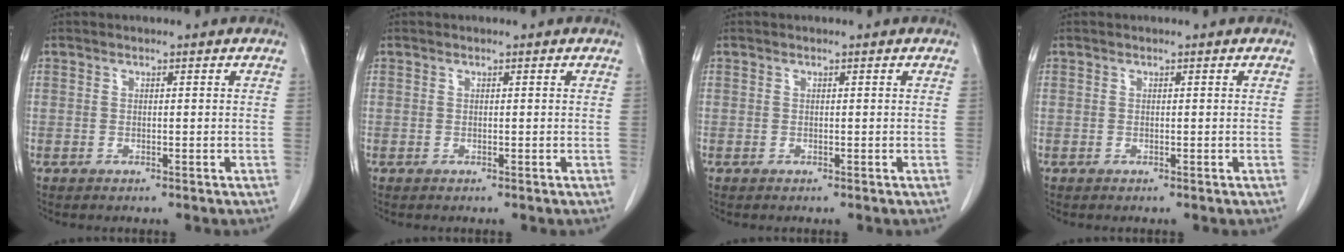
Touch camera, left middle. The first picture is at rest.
{"total": 0.0}
{"total": 0.0}
{"total": 0.0}